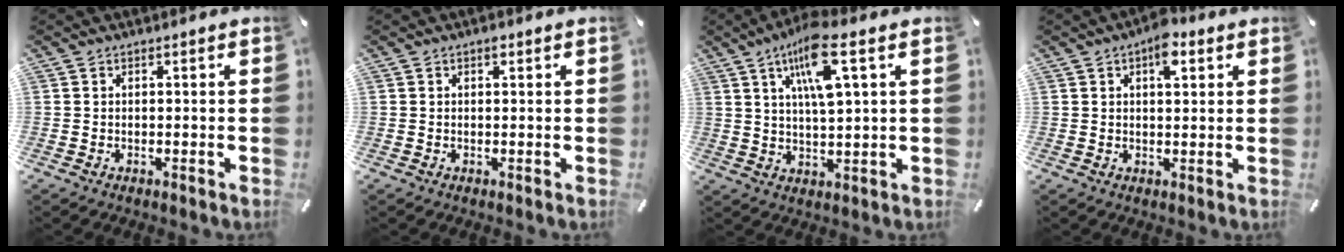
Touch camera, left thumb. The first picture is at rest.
{"total": 1.0, "force": [0.4, 0.7, 0.6], "torque": [-0.005, 0.001, 0.006]}
{"total": 11.2, "force": [5.4, 2.4, 9.5], "torque": [-0.183, -0.006, 0.088]}
{"total": 6.1, "force": [2.9, 3.1, 4.4], "torque": [-0.063, -0.004, 0.044]}